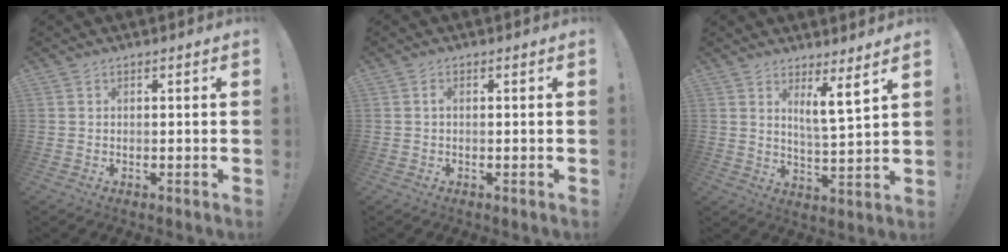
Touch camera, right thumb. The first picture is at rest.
{"total": 0.7, "force": [-0.2, 0.4, 0.6], "torque": [-0.013, 0.002, -0.005]}
{"total": 7.9, "force": [5.2, 0.4, 6.0], "torque": [-0.089, -0.038, 0.081]}